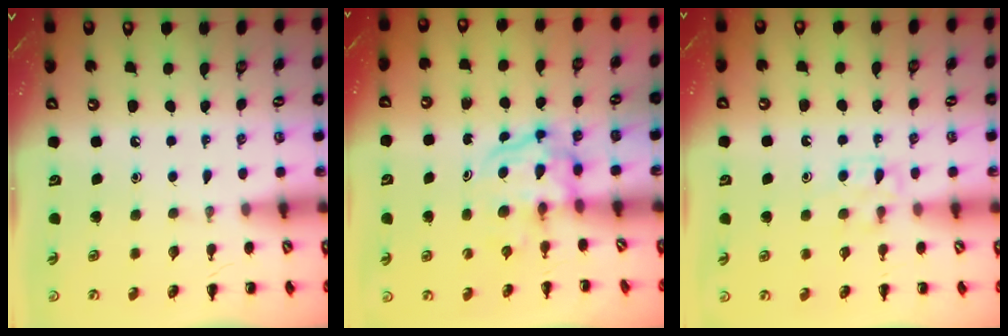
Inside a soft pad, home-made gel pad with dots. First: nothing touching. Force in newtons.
{"total": 3.9, "press": 3.9, "slide": 0.4}
{"total": 5.2, "press": 4.9, "slide": 1.7}